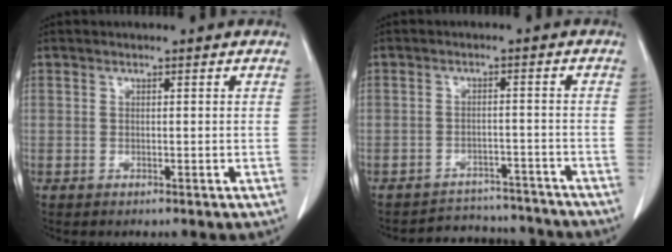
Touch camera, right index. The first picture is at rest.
{"total": 9.7, "force": [-9.2, 3.2, 0.1], "torque": [0.007, 0.024, -0.118]}